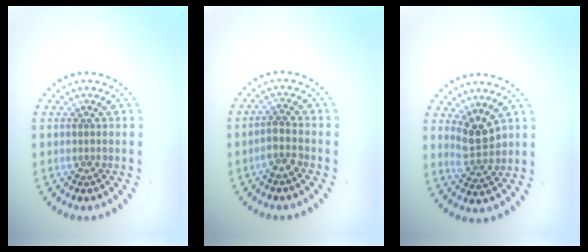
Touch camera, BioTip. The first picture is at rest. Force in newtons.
{"total": 1.9, "press": 1.5, "slide": 1.1}
{"total": 2.8, "press": 2.5, "slide": 1.3}